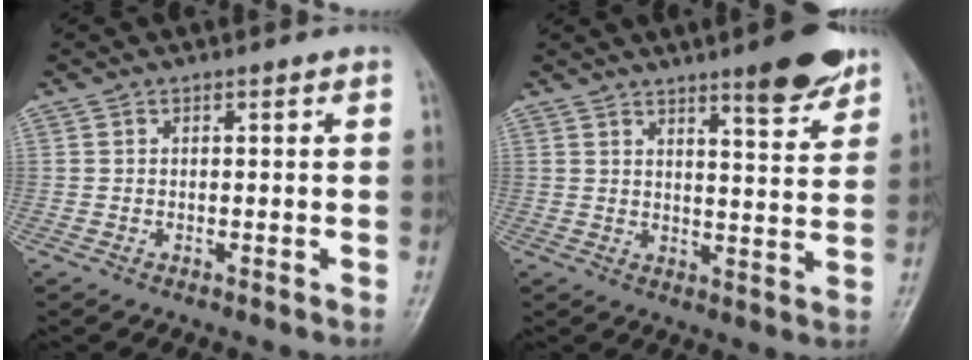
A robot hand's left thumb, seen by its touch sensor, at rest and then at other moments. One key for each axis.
{"total": 8.6, "fx": 6.0, "fy": 1.7, "fz": 5.9, "tx": -0.065, "ty": -0.040, "tz": 0.085}